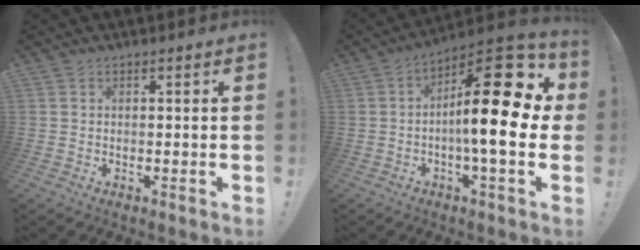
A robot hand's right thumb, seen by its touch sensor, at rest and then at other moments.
{"total": 22.5, "force": [2.4, 6.6, 21.3], "torque": [-0.312, -0.021, 0.036]}